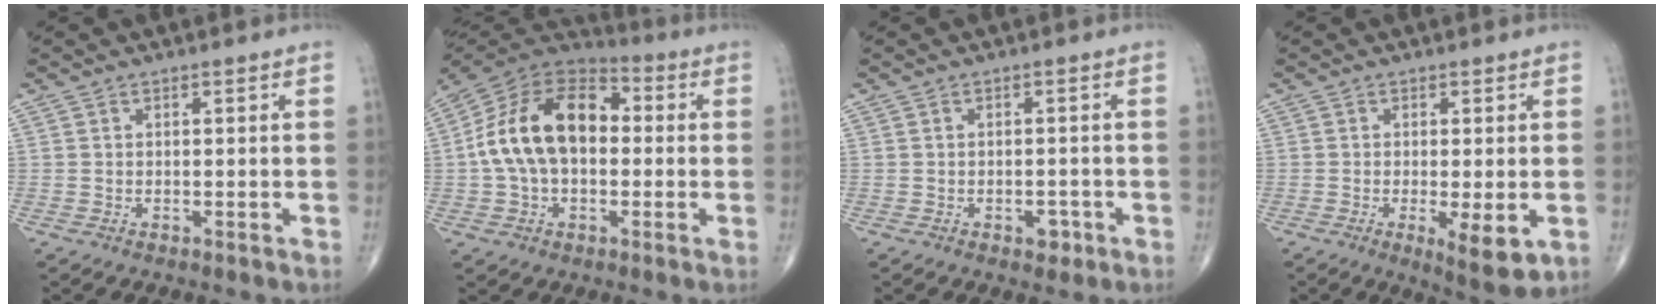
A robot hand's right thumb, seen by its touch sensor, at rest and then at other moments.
{"total": 18.2, "force": [0.7, 11.6, 14.1], "torque": [-0.244, 0.039, 0.002]}
{"total": 2.5, "force": [-1.3, 1.5, 1.6], "torque": [-0.010, 0.004, -0.014]}
{"total": 7.1, "force": [-2.0, 1.9, 6.6], "torque": [-0.101, -0.020, -0.028]}